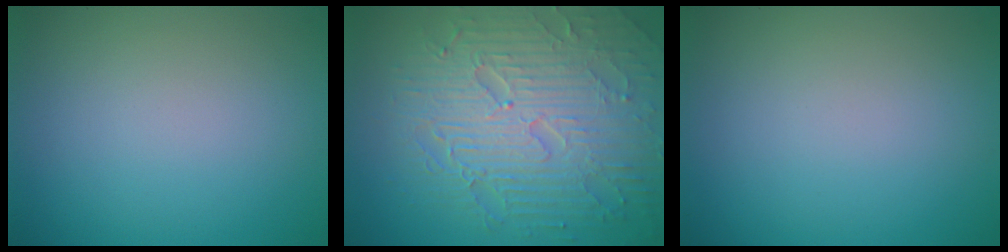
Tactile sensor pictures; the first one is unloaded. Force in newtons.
{"total": 8.7, "press": 6.2, "slide": 6.1}
{"total": 0.0}